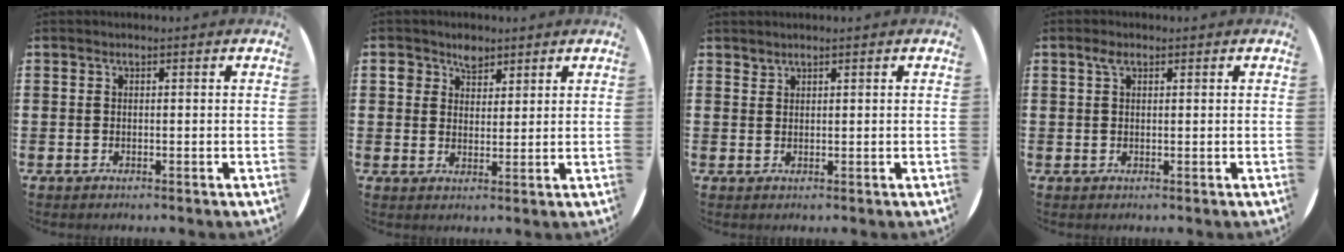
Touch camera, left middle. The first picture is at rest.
{"total": 3.5, "force": [2.6, 2.3, 0.7], "torque": [-0.006, 0.003, 0.046]}
{"total": 1.0, "force": [1.0, 0.0, -0.2], "torque": [0.003, 0.001, 0.019]}
{"total": 1.4, "force": [0.7, 0.7, 1.0], "torque": [-0.014, 0.003, 0.010]}